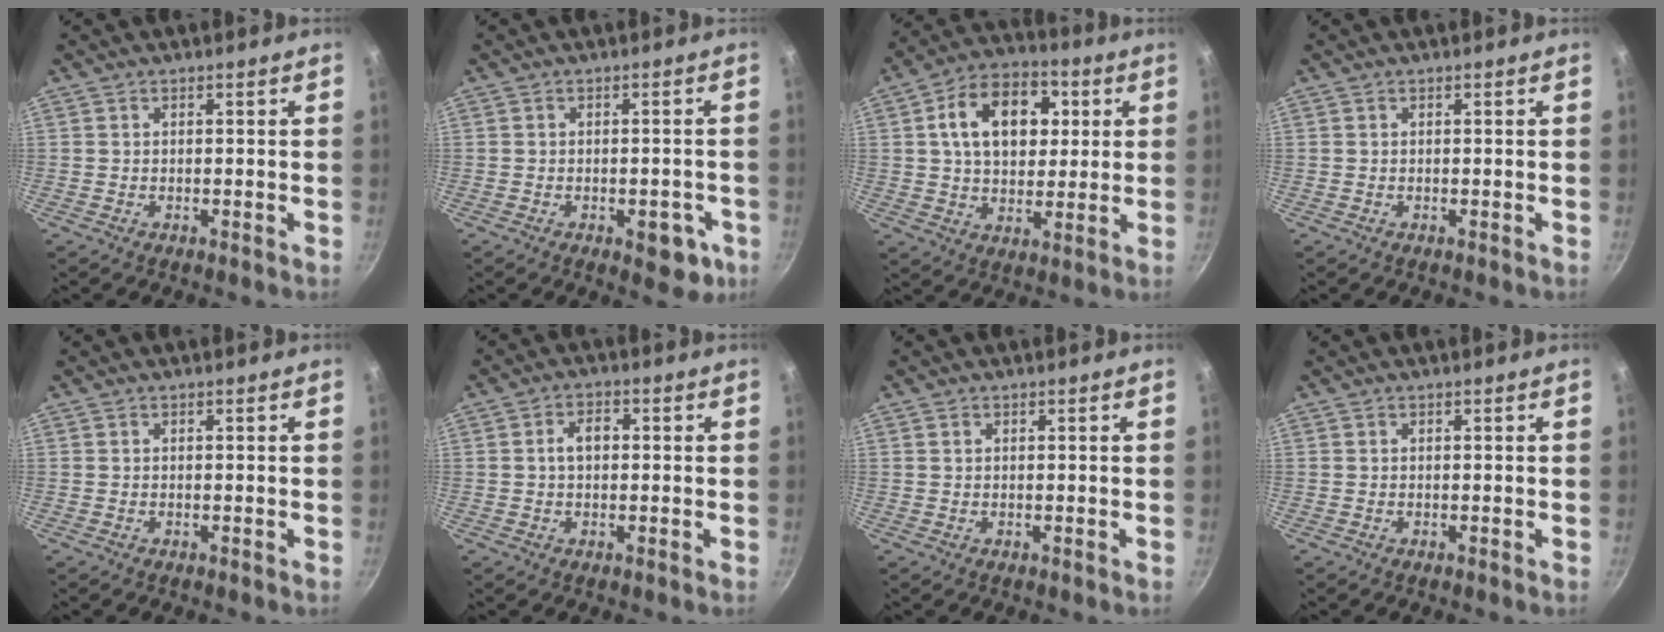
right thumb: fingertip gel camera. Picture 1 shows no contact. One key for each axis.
{"total": 6.6, "fx": -2.5, "fy": 3.5, "fz": 5.0, "tx": -0.032, "ty": 0.015, "tz": -0.024}
{"total": 16.1, "fx": 3.9, "fy": 11.1, "fz": 11.1, "tx": -0.138, "ty": 0.013, "tz": 0.053}
{"total": 0.0}
{"total": 0.0}
{"total": 4.0, "fx": 0.3, "fy": 2.6, "fz": 2.9, "tx": -0.037, "ty": 0.015, "tz": 0.000}
{"total": 0.6, "fx": 0.3, "fy": 0.4, "fz": 0.3, "tx": -0.005, "ty": 0.001, "tz": 0.006}
{"total": 0.0}